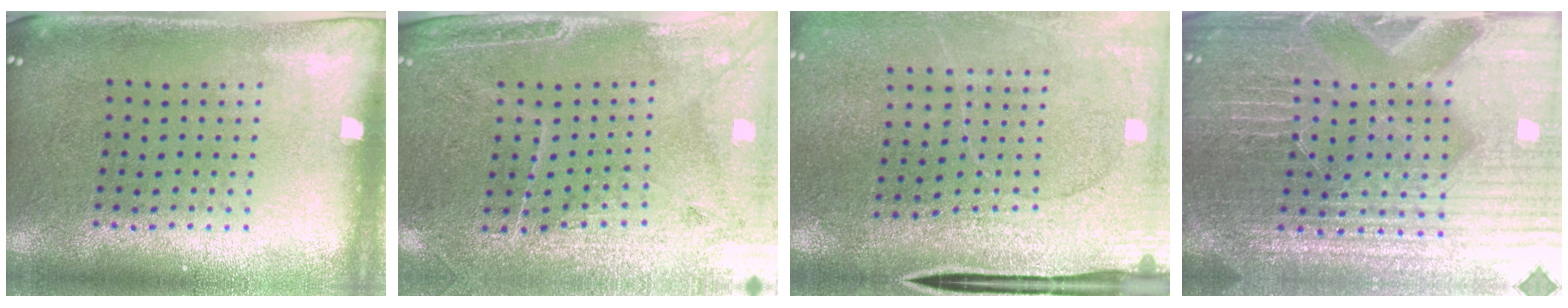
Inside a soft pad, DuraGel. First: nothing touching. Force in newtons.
{"total": 3.2, "press": 3.0, "slide": 1.3}
{"total": 2.9, "press": 2.8, "slide": 0.7}
{"total": 6.0, "press": 5.5, "slide": 2.5}